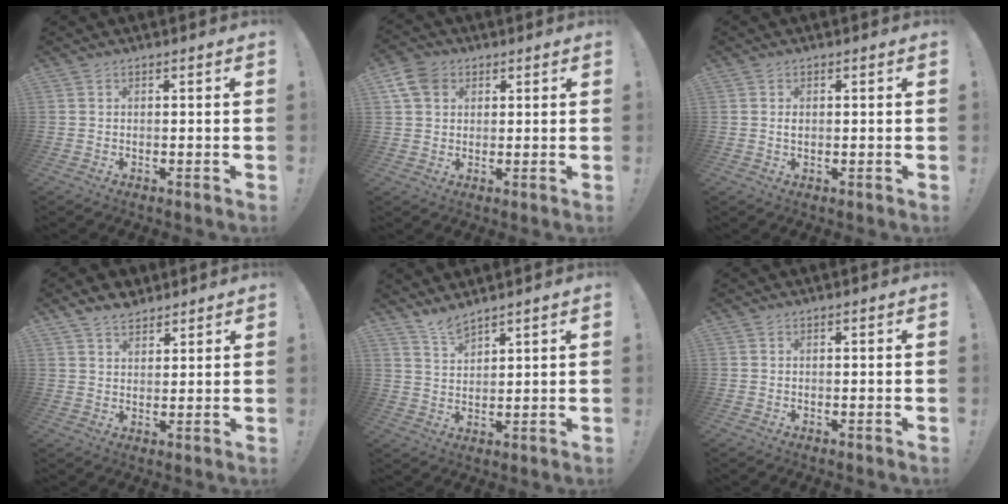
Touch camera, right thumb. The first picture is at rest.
{"total": 7.8, "force": [3.3, 5.8, 4.1], "torque": [-0.071, -0.006, 0.066]}
{"total": 1.0, "force": [0.1, 0.7, 0.7], "torque": [-0.016, 0.004, 0.001]}
{"total": 5.5, "force": [4.4, 2.9, 1.6], "torque": [-0.022, -0.024, 0.082]}
{"total": 5.1, "force": [4.6, 0.8, 1.8], "torque": [-0.032, -0.033, 0.083]}
{"total": 0.0}